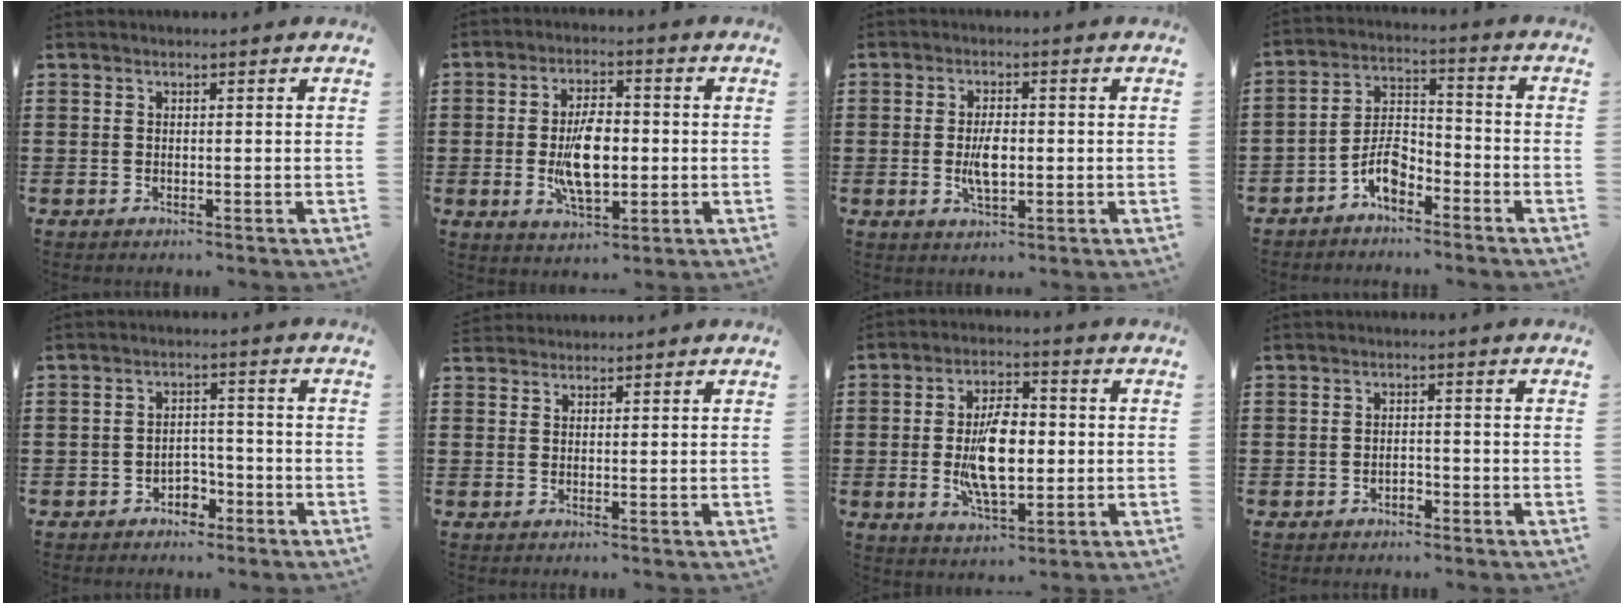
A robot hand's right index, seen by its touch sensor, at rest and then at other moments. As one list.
[{"total": 8.9, "force": [-0.8, 4.3, 7.8], "torque": [-0.155, -0.003, -0.019]}, {"total": 4.8, "force": [-0.4, 2.1, 4.3], "torque": [-0.078, -0.003, -0.011]}, {"total": 6.1, "force": [-3.9, 3.2, 3.5], "torque": [-0.074, 0.016, -0.076]}, {"total": 3.1, "force": [-2.2, 1.9, 1.2], "torque": [-0.026, 0.005, -0.045]}, {"total": 1.4, "force": [1.3, 0.3, -0.3], "torque": [0.002, 0.003, 0.028]}, {"total": 10.4, "force": [-0.6, 5.1, 9.0], "torque": [-0.171, -0.001, -0.017]}, {"total": 1.6, "force": [-1.1, 0.8, 0.8], "torque": [-0.020, -0.001, -0.022]}]